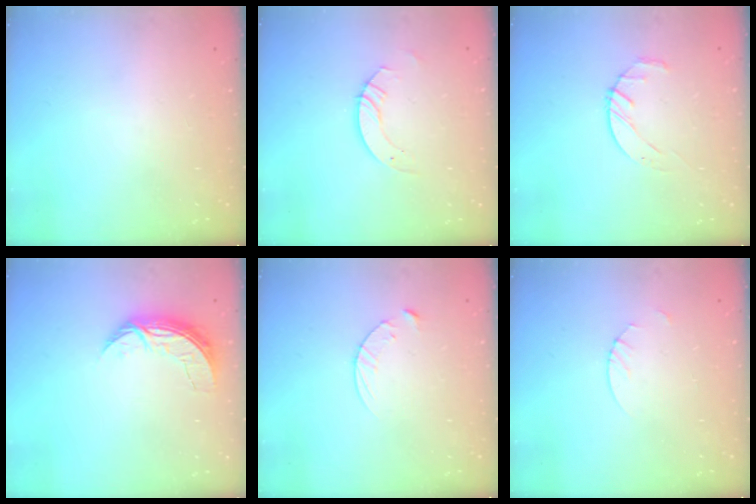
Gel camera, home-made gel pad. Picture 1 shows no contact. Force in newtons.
{"total": 3.3, "press": 3.3, "slide": 0.2}
{"total": 4.8, "press": 4.7, "slide": 0.6}
{"total": 7.1, "press": 7.1, "slide": 0.6}
{"total": 5.4, "press": 5.4, "slide": 0.5}
{"total": 1.9, "press": 1.9, "slide": 0.2}